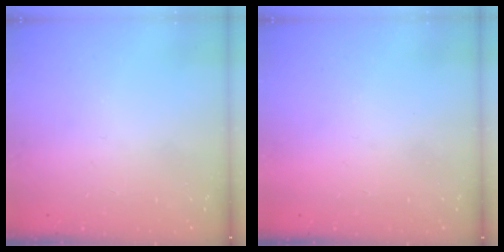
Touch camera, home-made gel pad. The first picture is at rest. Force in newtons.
{"total": 1.5, "press": 1.5, "slide": 0.1}